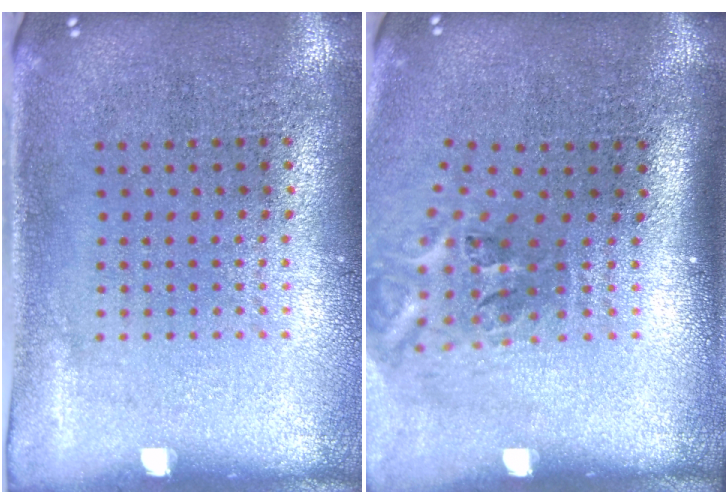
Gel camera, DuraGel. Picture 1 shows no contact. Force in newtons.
{"total": 2.3, "press": 1.4, "slide": 1.8}